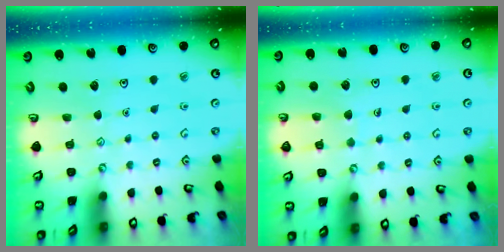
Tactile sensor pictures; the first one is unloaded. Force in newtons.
{"total": 4.6, "press": 4.6, "slide": 0.3}